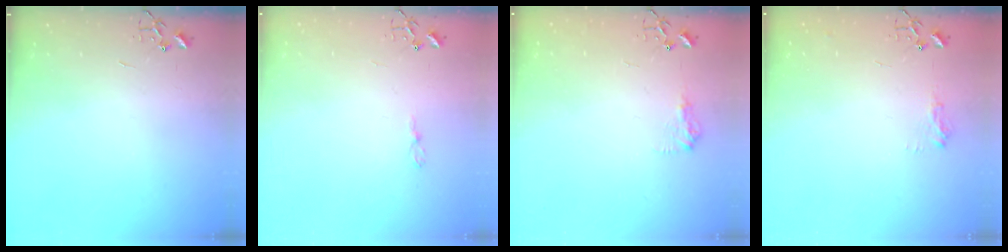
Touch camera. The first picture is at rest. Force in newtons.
{"total": 3.6, "press": 3.6, "slide": 0.4}
{"total": 7.9, "press": 7.9, "slide": 0.3}
{"total": 8.2, "press": 8.2, "slide": 0.9}